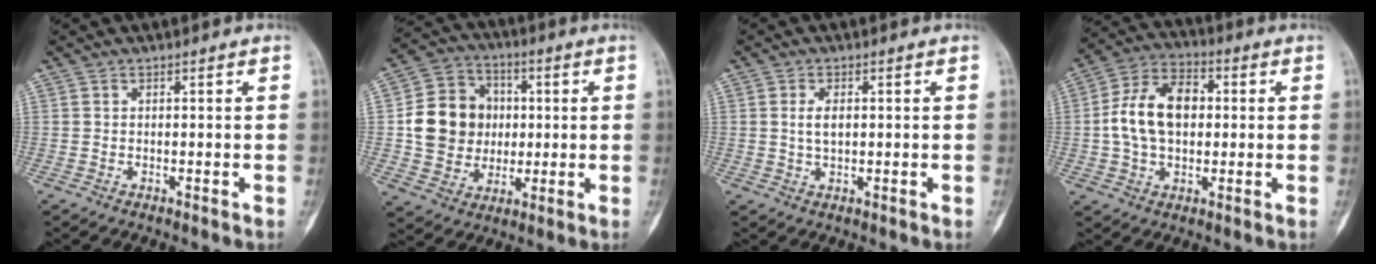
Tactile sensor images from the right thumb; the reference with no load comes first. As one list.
[{"total": 14.1, "force": [0.8, 12.6, 6.4], "torque": [-0.083, 0.018, 0.021]}, {"total": 2.7, "force": [0.5, 1.3, 2.3], "torque": [-0.045, -0.002, 0.008]}, {"total": 13.1, "force": [0.9, 8.6, 9.8], "torque": [-0.170, 0.027, 0.011]}]